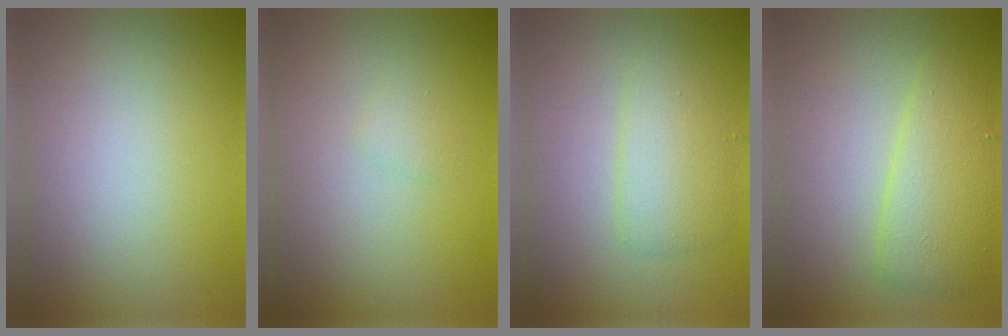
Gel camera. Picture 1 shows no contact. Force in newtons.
{"total": 0.8, "press": 0.8, "slide": 0.1}
{"total": 2.9, "press": 2.9, "slide": 0.2}
{"total": 4.0, "press": 4.0, "slide": 0.1}